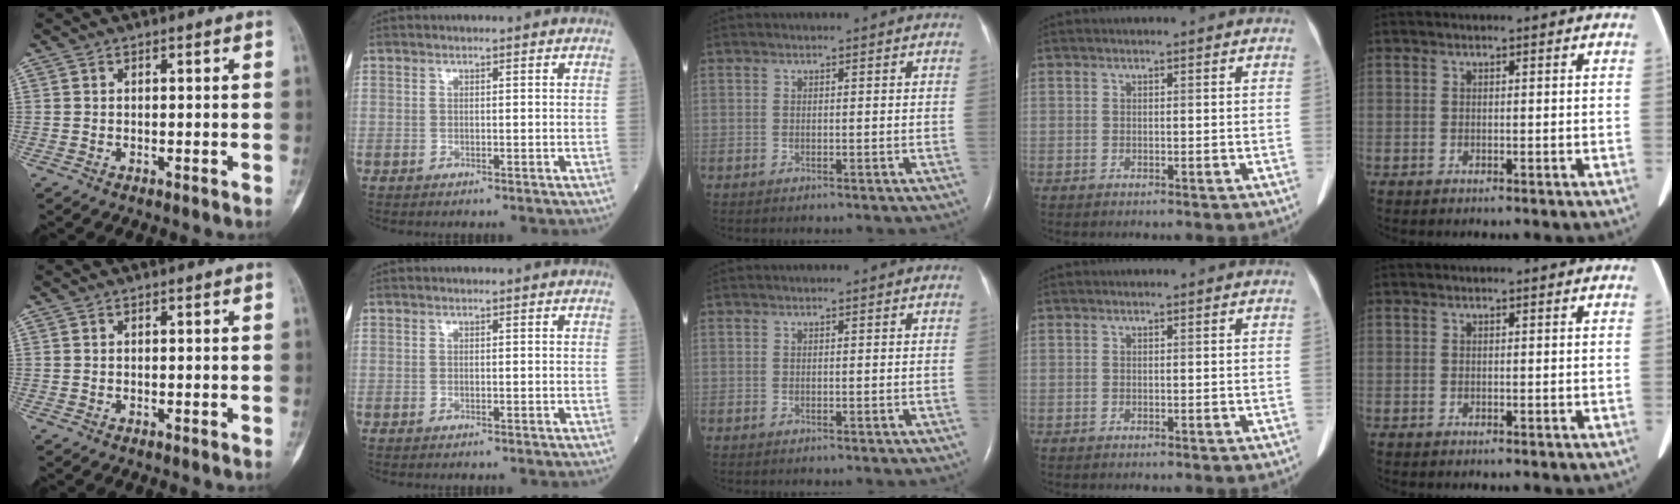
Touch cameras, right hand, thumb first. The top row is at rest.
{}